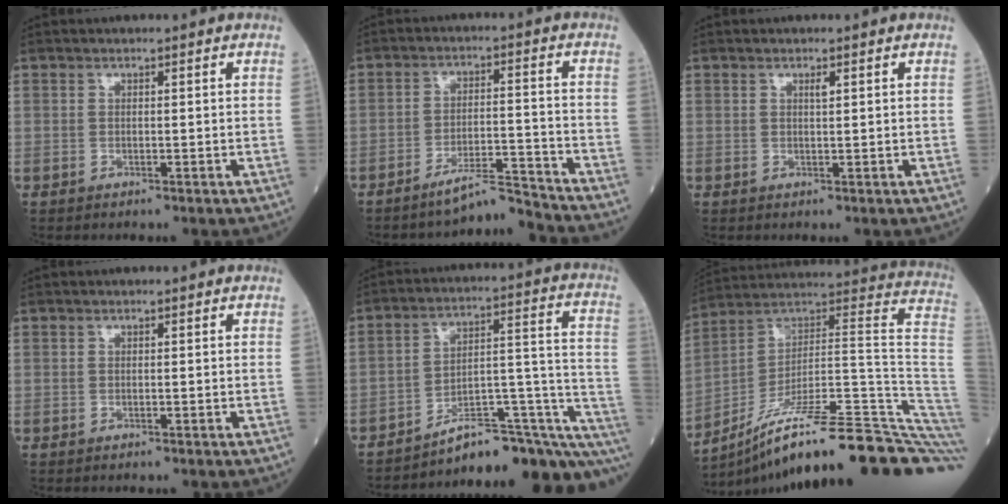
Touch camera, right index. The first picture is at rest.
{"total": 6.4, "force": [-6.2, -1.2, 0.7], "torque": [-0.007, 0.005, -0.107]}
{"total": 0.8, "force": [0.4, 0.1, 0.7], "torque": [-0.014, -0.001, 0.007]}
{"total": 0.0}
{"total": 17.6, "force": [-14.4, 3.2, 9.7], "torque": [-0.066, 0.071, -0.198]}
{"total": 31.8, "force": [-22.8, 2.1, 22.1], "torque": [-0.189, 0.026, -0.336]}